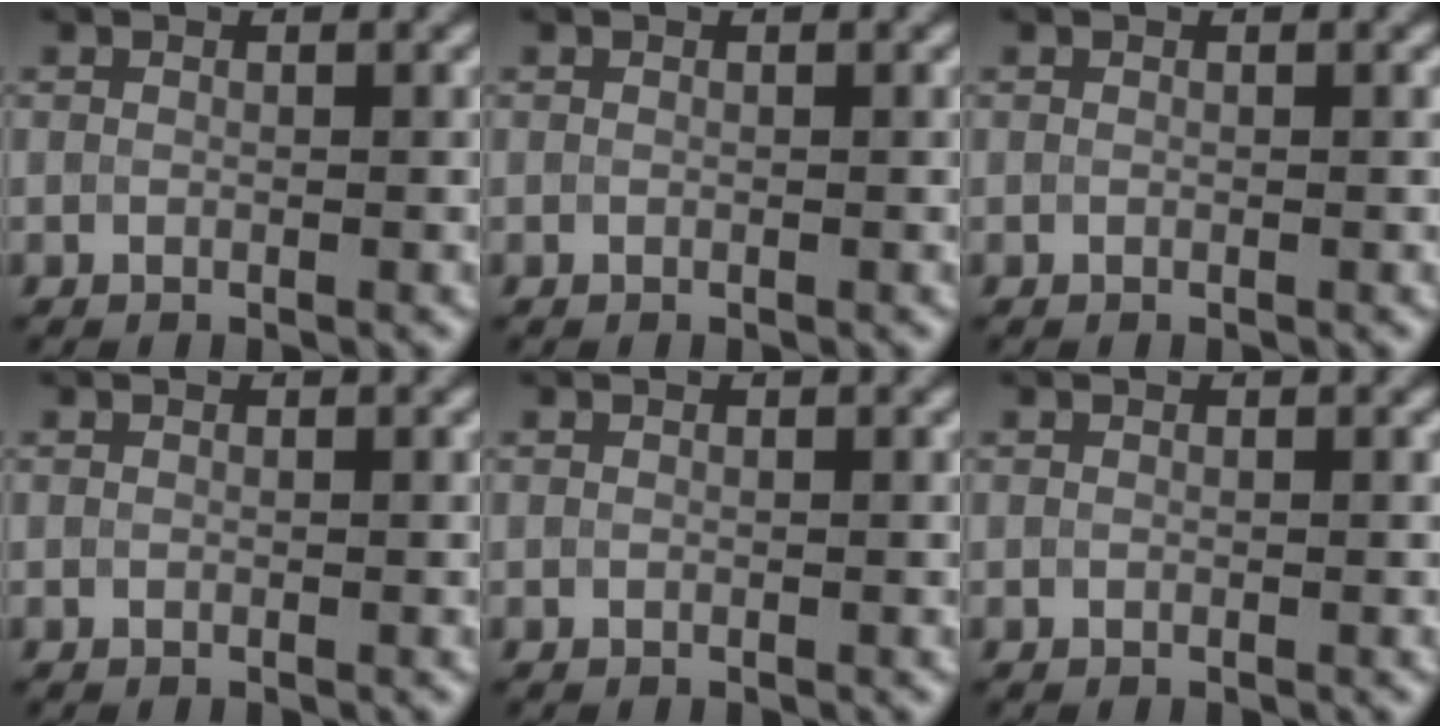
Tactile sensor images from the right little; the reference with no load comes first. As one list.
[{"total": 0.0}, {"total": 0.0}, {"total": 0.0}, {"total": 0.0}, {"total": 0.0}]